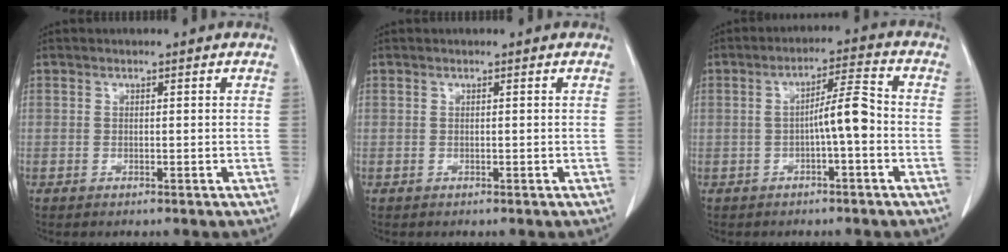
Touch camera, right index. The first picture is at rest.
{"total": 0.0}
{"total": 5.5, "force": [-1.1, 0.4, 5.4], "torque": [-0.085, 0.017, -0.016]}